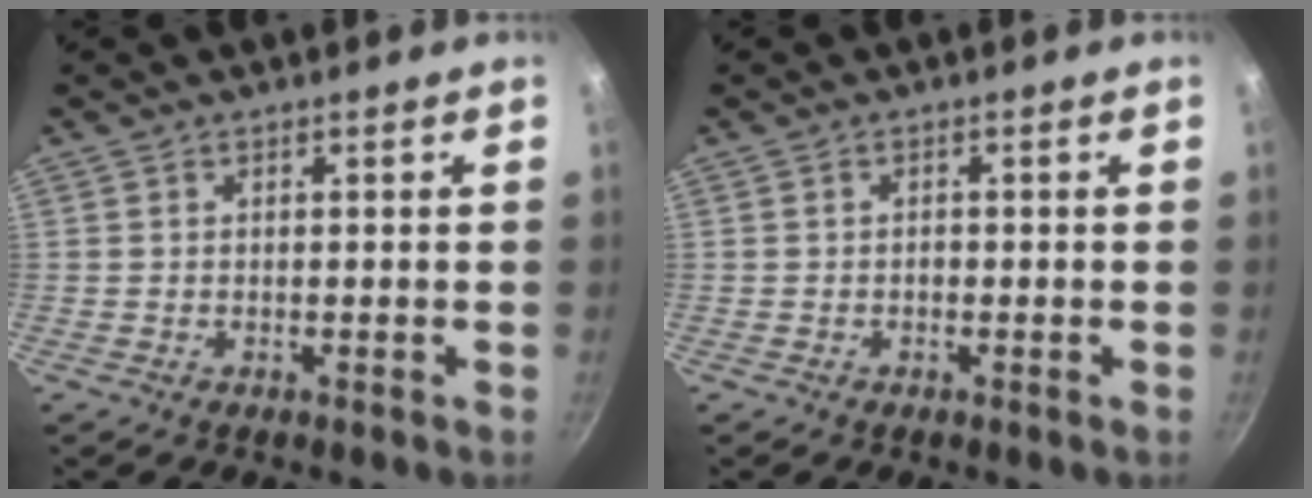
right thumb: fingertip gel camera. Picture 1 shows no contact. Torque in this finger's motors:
{"motor_torque": [0.18, 0.13, 0.47, 0.05, -0.01]}